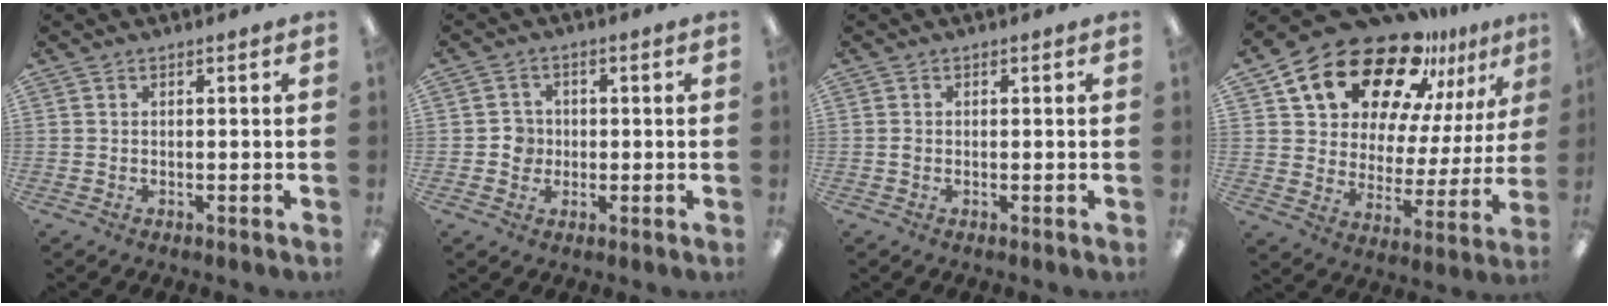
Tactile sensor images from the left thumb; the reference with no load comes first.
{"total": 3.9, "force": [-0.3, 3.8, 0.8], "torque": [-0.013, 0.006, -0.009]}
{"total": 0.7, "force": [-0.1, 0.6, 0.3], "torque": [-0.006, 0.004, -0.003]}
{"total": 22.6, "force": [16.6, 10.9, 10.7], "torque": [-0.188, -0.107, 0.294]}